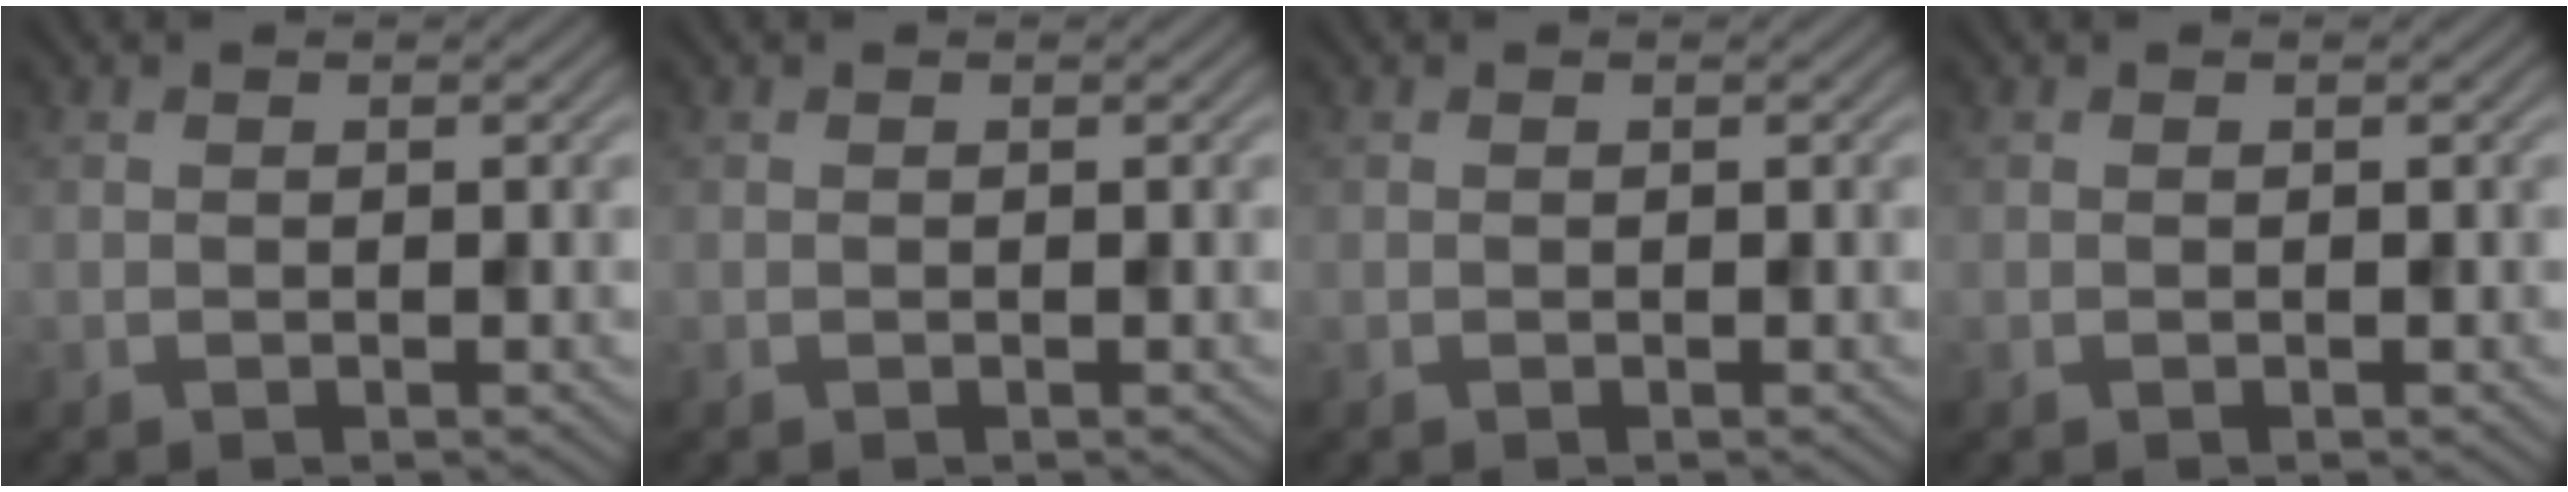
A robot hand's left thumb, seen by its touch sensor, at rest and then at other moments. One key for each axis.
{"total": 0.0}
{"total": 0.0}
{"total": 0.0}